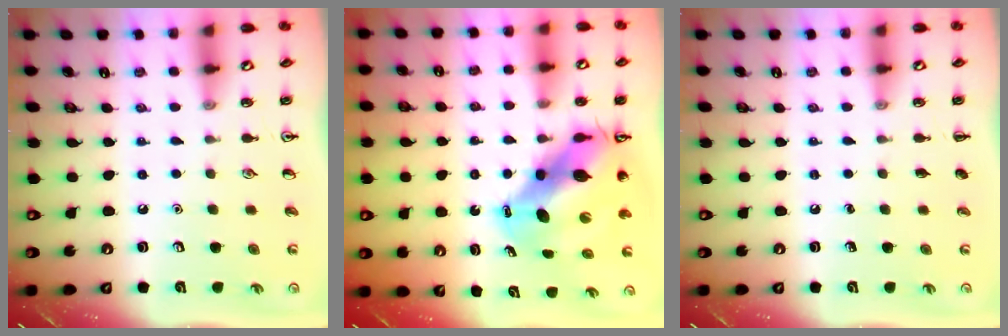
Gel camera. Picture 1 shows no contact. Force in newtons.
{"total": 12.1, "press": 11.5, "slide": 3.7}
{"total": 0.0}